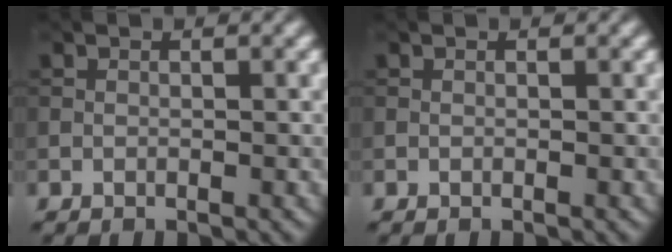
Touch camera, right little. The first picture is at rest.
{"total": 0.0}